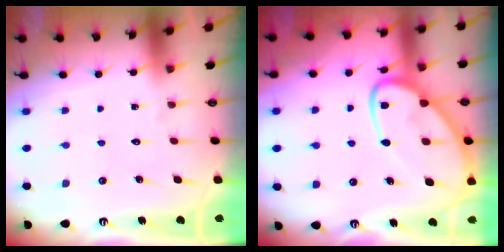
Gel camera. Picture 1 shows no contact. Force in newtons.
{"total": 14.4, "press": 14.4, "slide": 1.2}